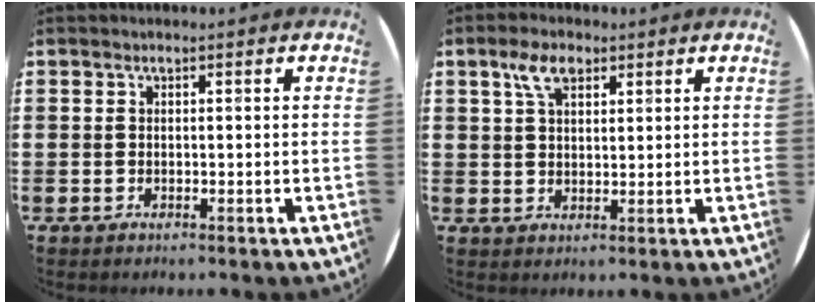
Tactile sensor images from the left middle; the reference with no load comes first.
{"total": 4.6, "force": [2.8, 2.2, 2.9], "torque": [-0.055, 0.007, 0.047]}